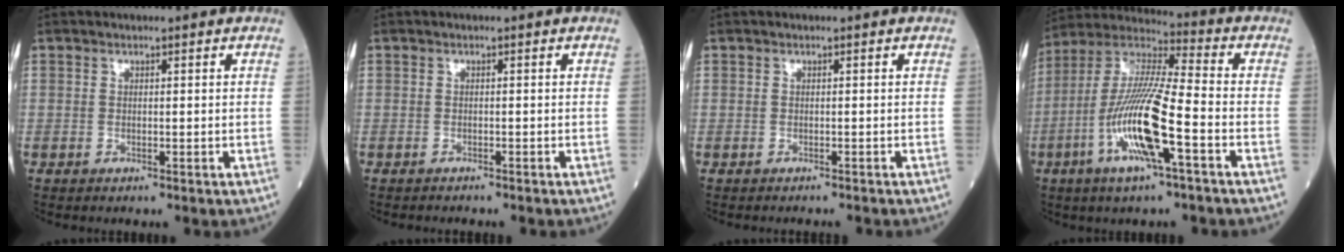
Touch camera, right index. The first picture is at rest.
{"total": 1.3, "force": [-1.2, 0.2, 0.3], "torque": [-0.008, -0.002, -0.017]}
{"total": 2.1, "force": [-1.9, 0.7, 0.3], "torque": [0.000, -0.002, -0.027]}
{"total": 15.7, "force": [-5.2, 1.3, 14.7], "torque": [-0.303, -0.007, -0.103]}